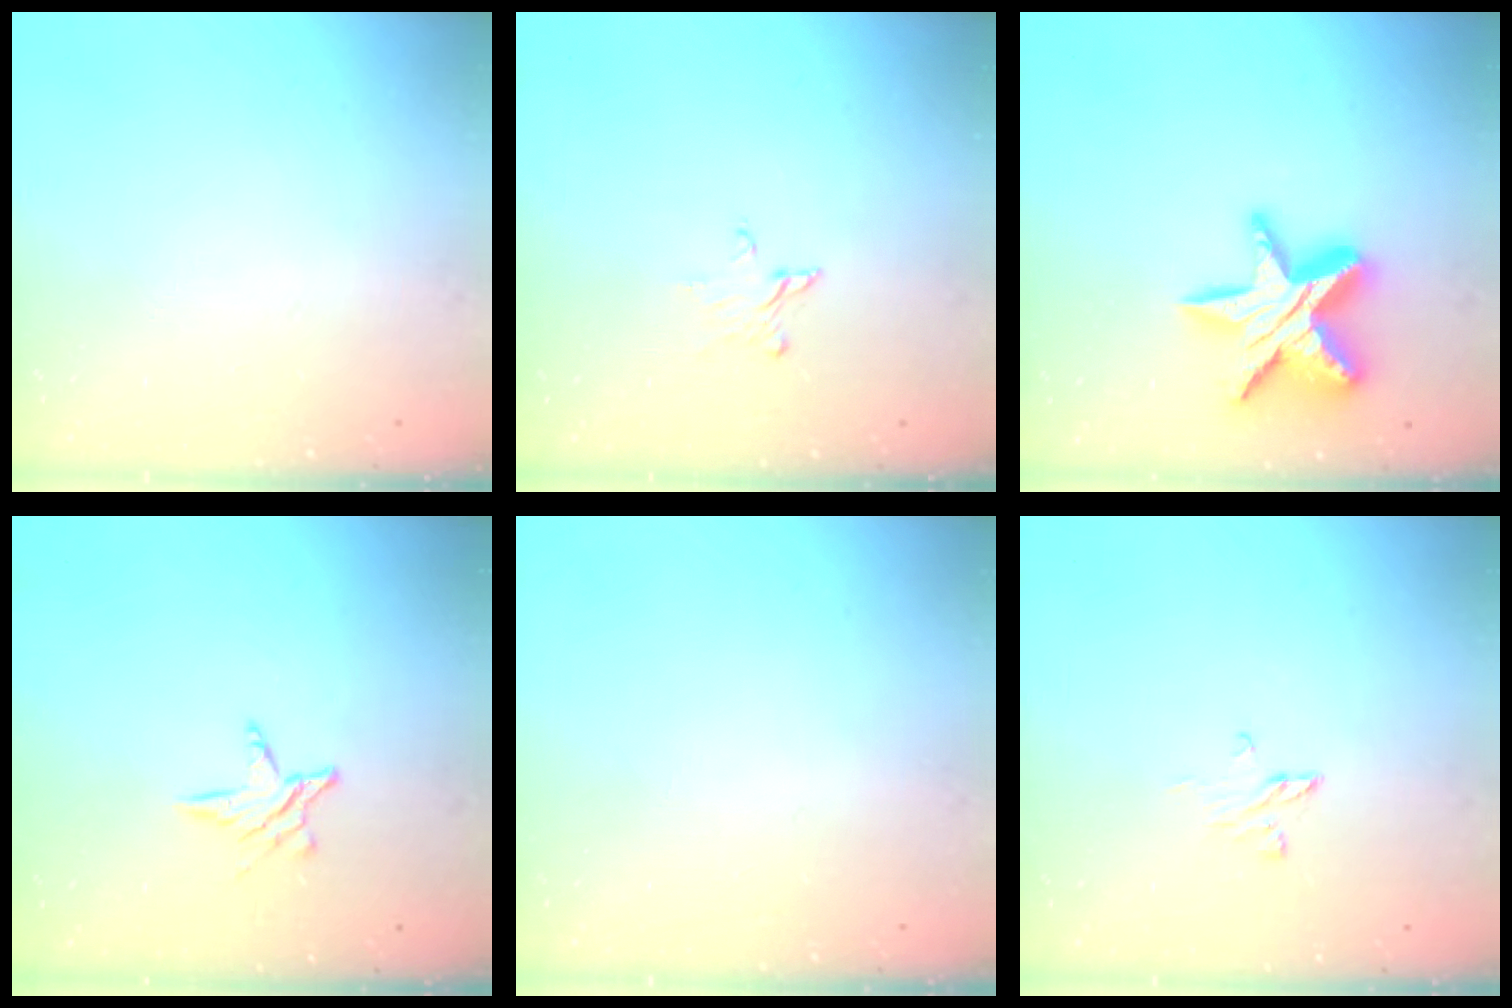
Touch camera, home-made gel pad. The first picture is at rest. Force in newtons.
{"total": 3.3, "press": 3.3, "slide": 0.3}
{"total": 16.7, "press": 16.6, "slide": 1.2}
{"total": 5.0, "press": 5.0, "slide": 0.6}
{"total": 0.0}
{"total": 3.4, "press": 3.3, "slide": 0.3}